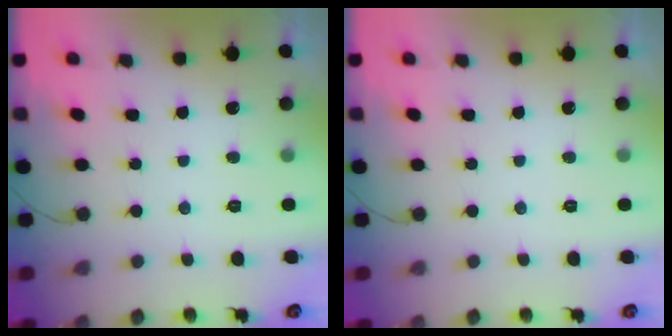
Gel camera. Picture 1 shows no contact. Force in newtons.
{"total": 0.0}